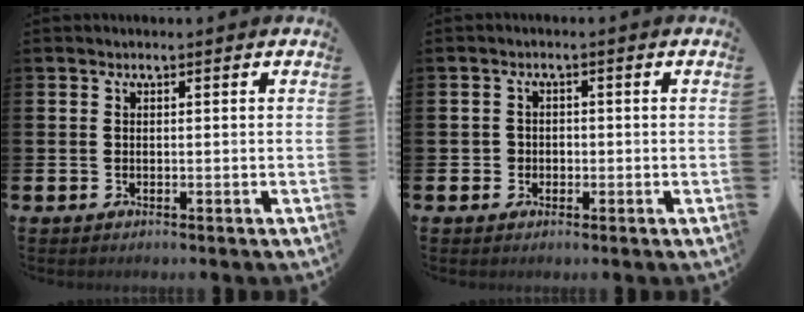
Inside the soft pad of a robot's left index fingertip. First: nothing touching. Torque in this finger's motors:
{"motor_torque": [-0.07, -0.16, -0.07, -0.01]}